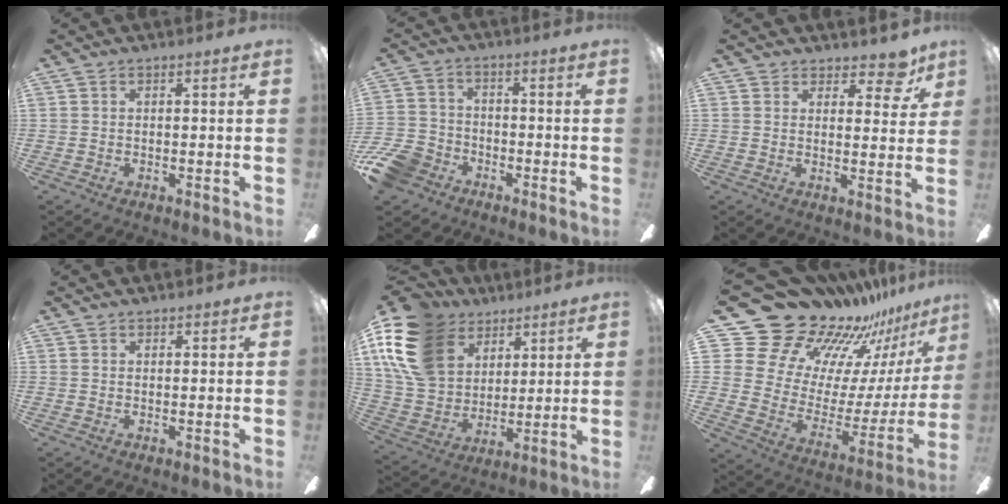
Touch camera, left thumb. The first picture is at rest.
{"total": 9.6, "force": [-6.1, 6.4, 3.8], "torque": [-0.091, 0.042, -0.114]}
{"total": 6.7, "force": [4.9, 3.6, 2.7], "torque": [-0.029, -0.029, 0.087]}
{"total": 0.9, "force": [0.8, 0.5, -0.1], "torque": [0.002, 0.003, 0.014]}
{"total": 18.5, "force": [8.9, 13.2, 9.3], "torque": [-0.215, -0.029, 0.174]}
{"total": 24.0, "force": [19.7, 11.7, 6.9], "torque": [-0.115, -0.179, 0.385]}